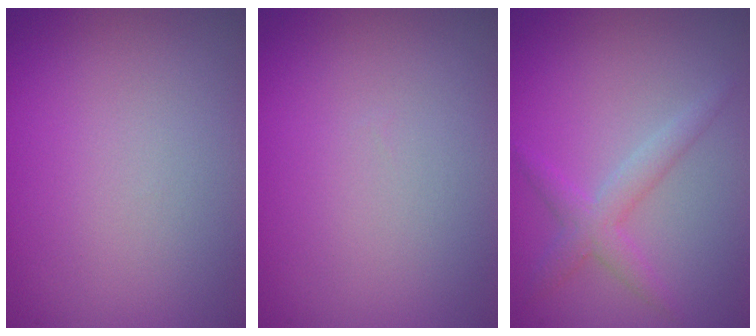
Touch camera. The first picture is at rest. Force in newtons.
{"total": 0.0}
{"total": 2.4, "press": 2.4, "slide": 0.2}